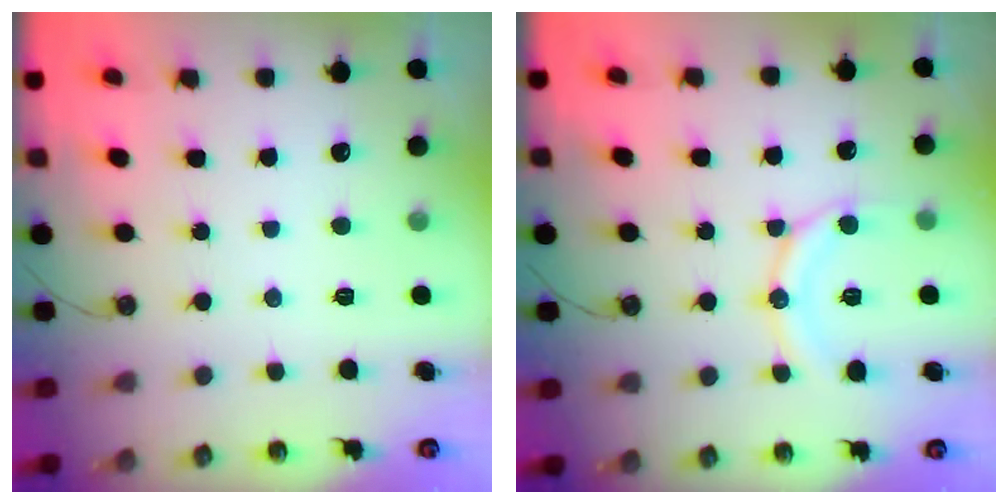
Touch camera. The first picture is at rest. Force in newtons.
{"total": 12.8, "press": 12.7, "slide": 1.4}